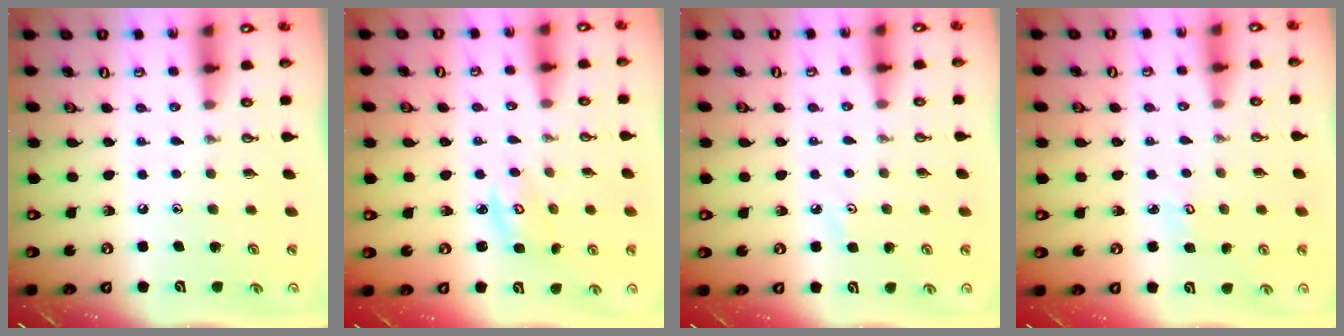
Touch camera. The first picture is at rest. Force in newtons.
{"total": 2.8, "press": 2.8, "slide": 0.2}
{"total": 2.6, "press": 2.6, "slide": 0.5}
{"total": 2.8, "press": 2.8, "slide": 0.3}